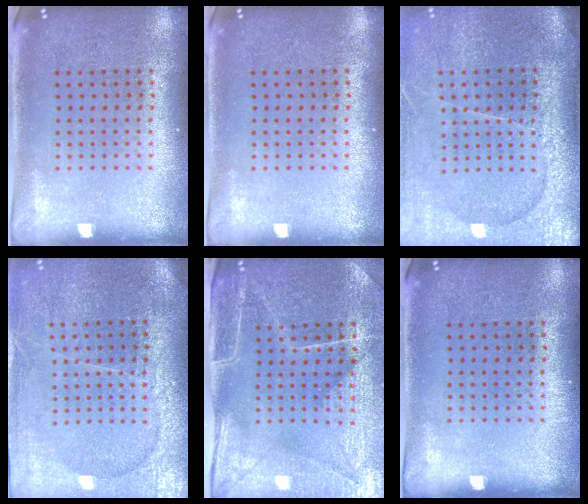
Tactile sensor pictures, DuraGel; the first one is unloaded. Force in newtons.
{"total": 0.0}
{"total": 4.2, "press": 3.5, "slide": 2.2}
{"total": 3.6, "press": 3.3, "slide": 1.4}
{"total": 4.5, "press": 4.0, "slide": 2.1}
{"total": 0.0}